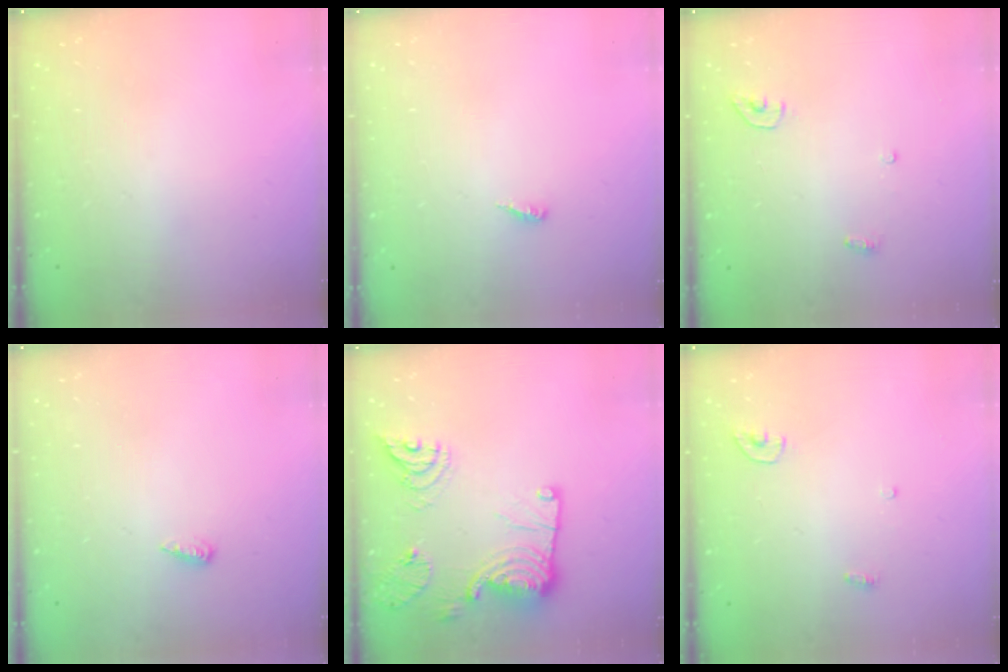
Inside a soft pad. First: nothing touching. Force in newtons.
{"total": 3.0, "press": 3.0, "slide": 0.2}
{"total": 3.4, "press": 3.4, "slide": 0.3}
{"total": 6.0, "press": 6.0, "slide": 0.6}
{"total": 19.2, "press": 19.2, "slide": 1.1}
{"total": 3.4, "press": 3.4, "slide": 0.3}